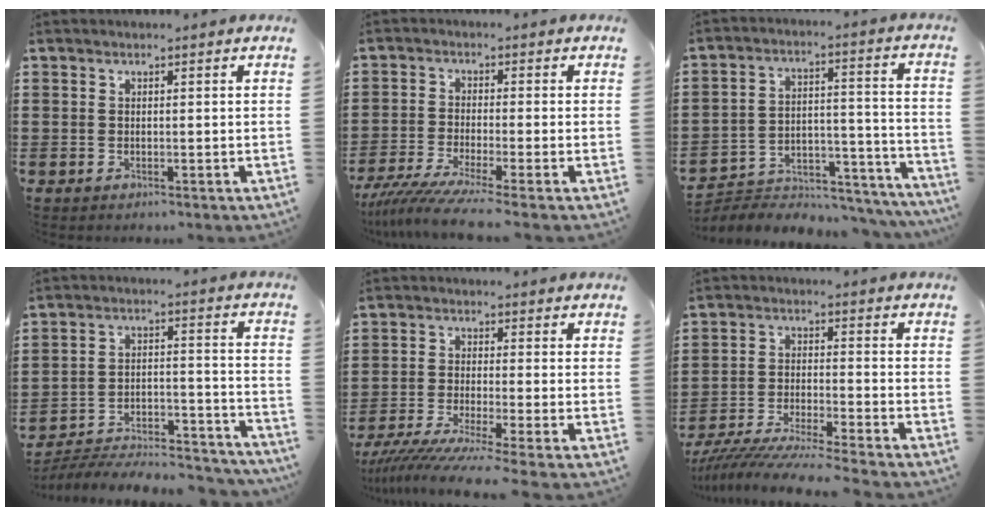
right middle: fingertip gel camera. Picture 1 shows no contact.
{"total": 5.0, "force": [-4.1, -0.7, 2.8], "torque": [-0.077, -0.033, -0.084]}
{"total": 4.3, "force": [-4.1, 1.4, 0.3], "torque": [-0.011, 0.004, -0.085]}
{"total": 5.8, "force": [-5.6, 0.8, 1.6], "torque": [-0.030, 0.004, -0.112]}
{"total": 5.2, "force": [-4.3, -0.9, 2.7], "torque": [-0.067, -0.031, -0.088]}
{"total": 6.9, "force": [-6.6, -0.7, 1.8], "torque": [-0.043, -0.016, -0.131]}